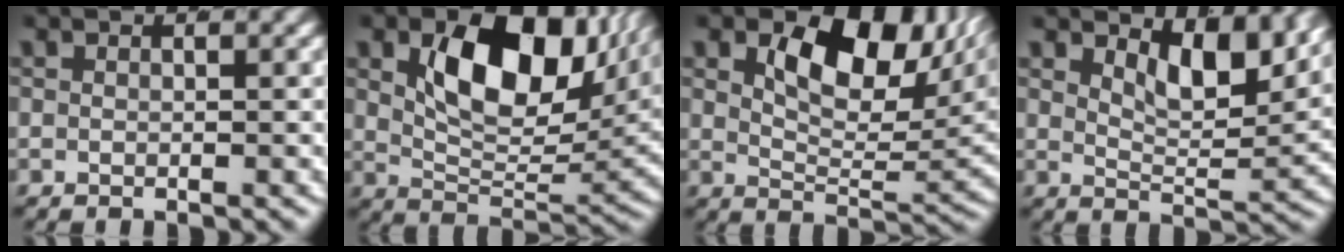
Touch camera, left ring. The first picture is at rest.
{"total": 12.0, "force": [4.7, 6.3, 9.1], "torque": [-0.139, -0.006, 0.075]}
{"total": 9.5, "force": [3.7, 4.6, 7.4], "torque": [-0.099, -0.010, 0.061]}
{"total": 5.9, "force": [3.8, 1.7, 4.2], "torque": [-0.061, -0.018, 0.065]}